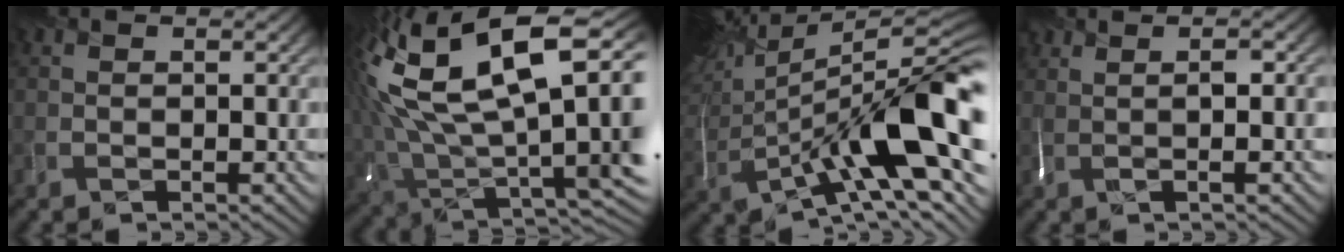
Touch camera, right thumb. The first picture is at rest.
{"total": 19.7, "force": [4.7, 10.3, 16.1], "torque": [-0.328, -0.009, 0.106]}
{"total": 17.9, "force": [0.4, 7.0, 16.5], "torque": [-0.272, -0.009, 0.013]}
{"total": 2.1, "force": [0.6, 0.3, 2.0], "torque": [-0.041, 0.003, 0.005]}